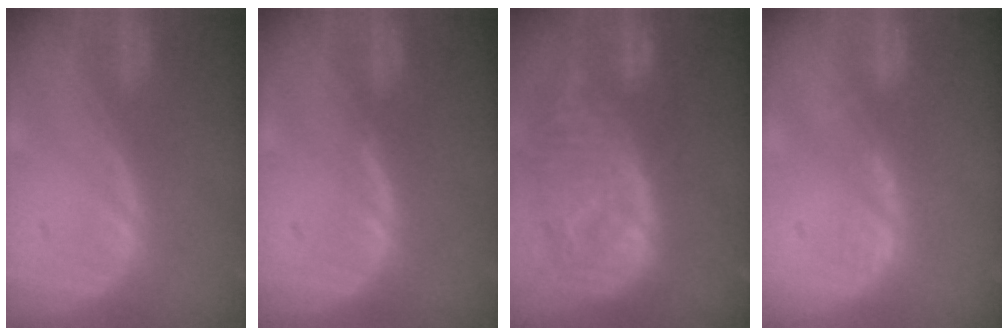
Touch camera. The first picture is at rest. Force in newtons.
{"total": 1.1, "press": 1.0, "slide": 0.5}
{"total": 12.5, "press": 10.9, "slide": 6.2}
{"total": 2.3, "press": 1.8, "slide": 1.5}